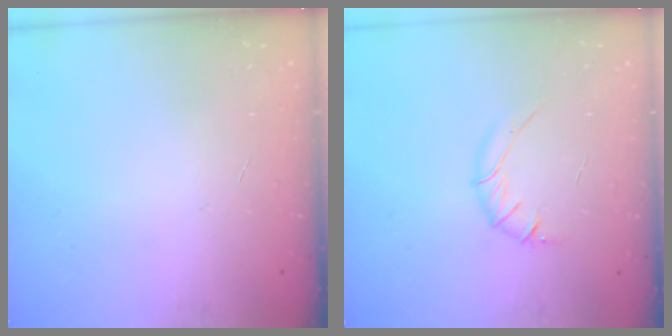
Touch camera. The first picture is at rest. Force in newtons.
{"total": 4.1, "press": 3.9, "slide": 1.3}